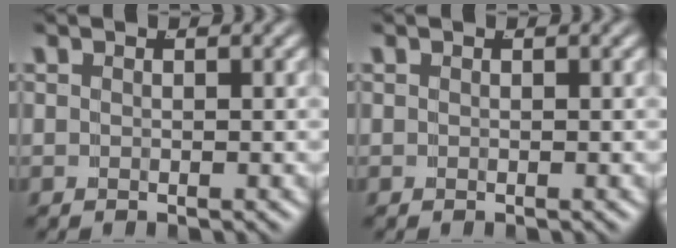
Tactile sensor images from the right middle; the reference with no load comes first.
{"total": 0.0}